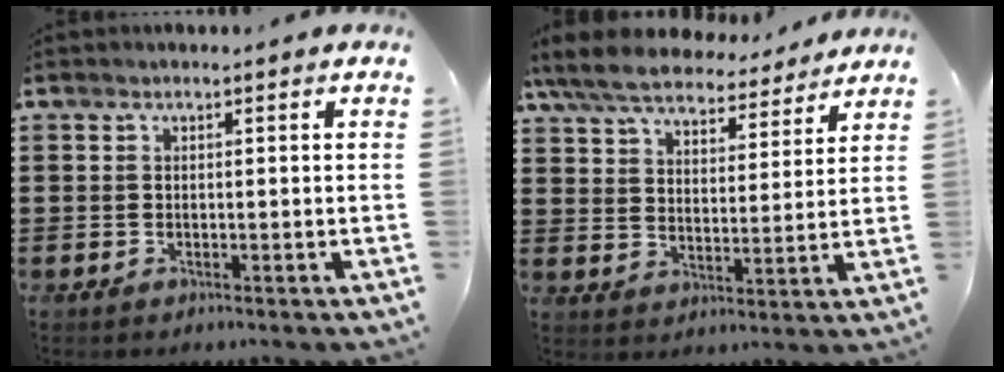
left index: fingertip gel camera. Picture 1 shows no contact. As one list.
[{"total": 7.6, "force": [7.1, 1.3, 2.4], "torque": [-0.078, -0.036, 0.127]}]